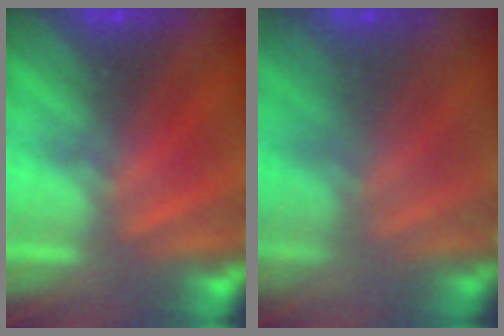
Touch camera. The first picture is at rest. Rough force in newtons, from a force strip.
{"total": 1.4}